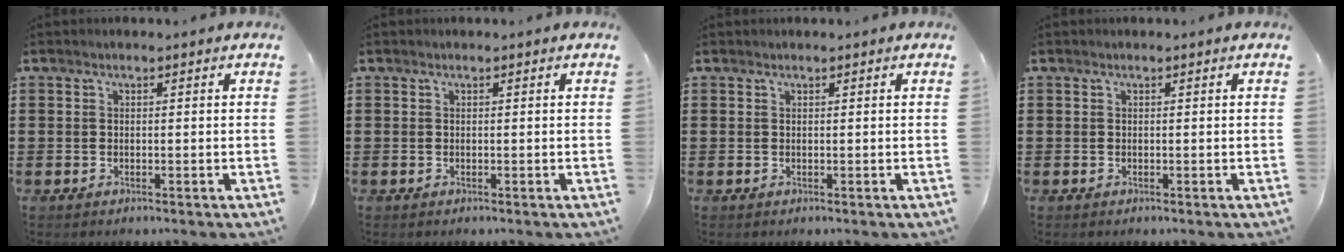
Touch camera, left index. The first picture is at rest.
{"total": 0.0}
{"total": 0.0}
{"total": 0.0}